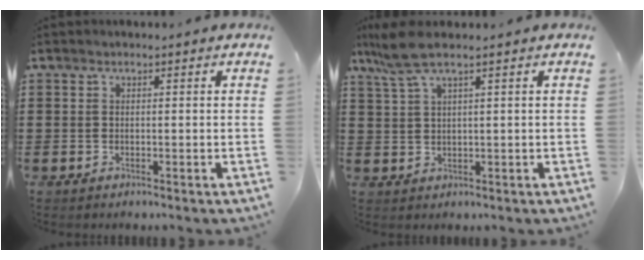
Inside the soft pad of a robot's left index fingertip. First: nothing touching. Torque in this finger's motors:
{"motor_torque": [0.24, 0.77, 0.12, 0.01]}